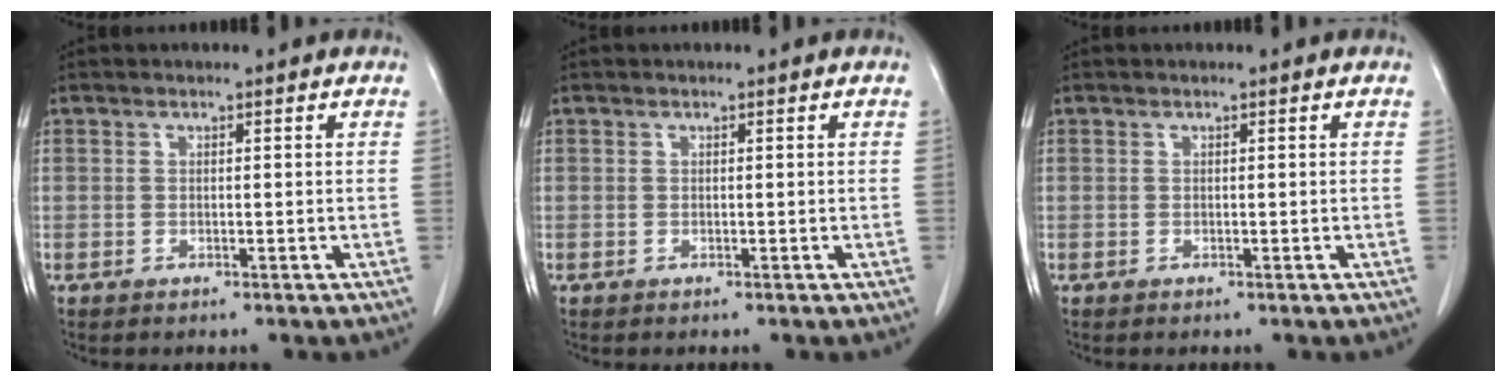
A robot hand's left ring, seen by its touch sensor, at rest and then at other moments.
{"total": 0.0}
{"total": 0.0}